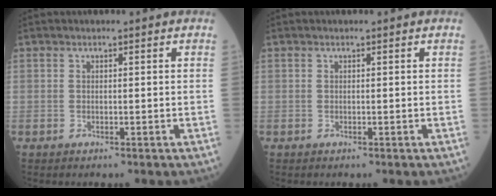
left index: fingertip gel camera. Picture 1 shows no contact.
{"total": 0.0}